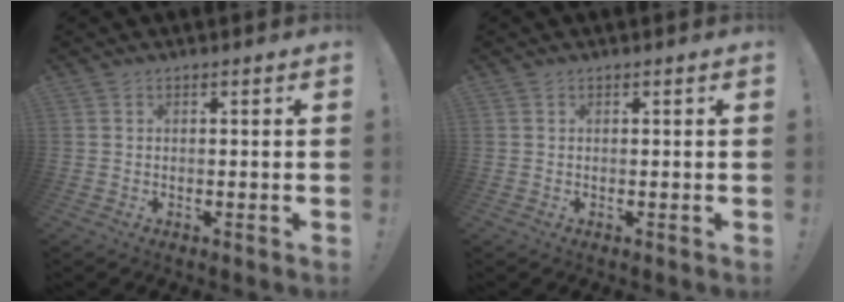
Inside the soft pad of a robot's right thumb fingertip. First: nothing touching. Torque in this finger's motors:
{"motor_torque": [-0.02, 0.08, -0.05, 0.03, 0.04]}